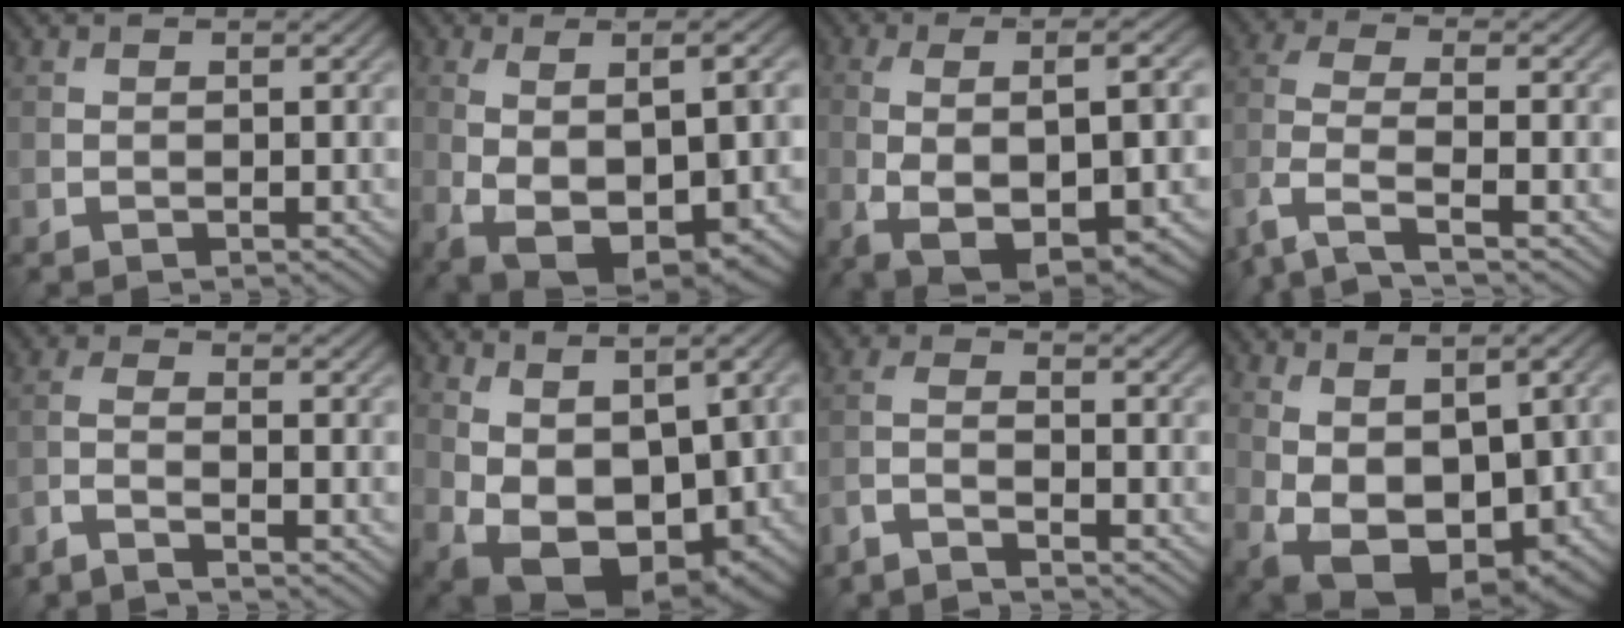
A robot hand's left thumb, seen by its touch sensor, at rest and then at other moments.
{"total": 11.9, "force": [-2.1, 4.8, 10.7], "torque": [-0.195, -0.019, -0.004]}
{"total": 12.4, "force": [-3.7, 4.4, 11.0], "torque": [-0.205, -0.020, -0.040]}
{"total": 7.1, "force": [-4.4, 2.1, 5.2], "torque": [-0.121, -0.003, -0.102]}
{"total": 3.0, "force": [-2.2, 0.3, 2.0], "torque": [-0.038, -0.001, -0.060]}
{"total": 14.2, "force": [-0.5, 8.0, 11.7], "torque": [-0.215, -0.038, 0.035]}
{"total": 3.1, "force": [-2.7, 0.3, 1.5], "torque": [-0.030, -0.001, -0.065]}
{"total": 14.2, "force": [-1.0, 7.9, 11.7], "torque": [-0.207, -0.035, 0.028]}